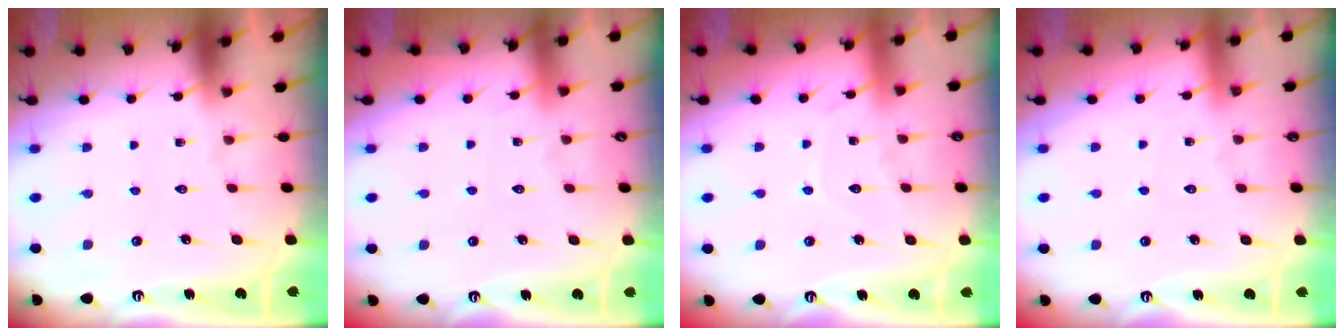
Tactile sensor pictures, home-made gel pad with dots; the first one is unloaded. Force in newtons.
{"total": 3.0, "press": 2.9, "slide": 0.4}
{"total": 6.9, "press": 6.9, "slide": 0.5}
{"total": 2.4, "press": 2.4, "slide": 0.3}